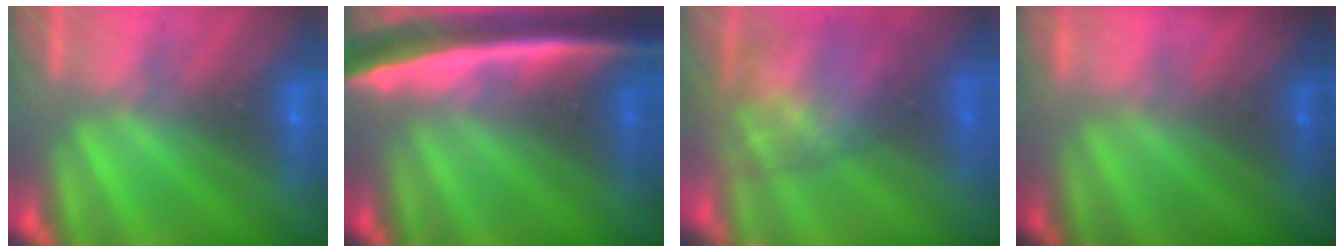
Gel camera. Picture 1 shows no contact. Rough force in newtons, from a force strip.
{"total": 8.3}
{"total": 5.9}
{"total": 1.8}